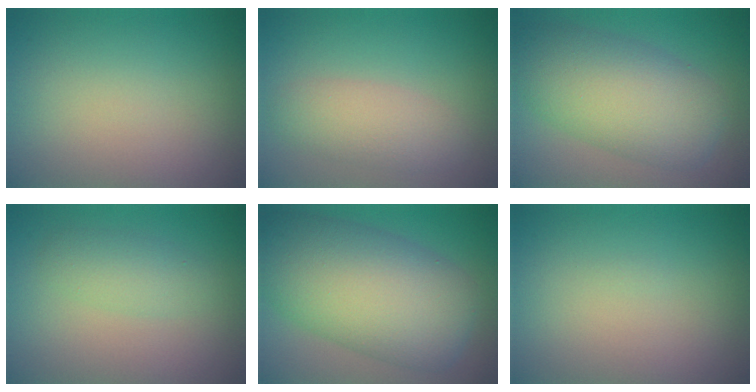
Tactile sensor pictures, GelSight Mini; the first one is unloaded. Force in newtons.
{"total": 3.0, "press": 3.0, "slide": 0.2}
{"total": 8.2, "press": 8.2, "slide": 0.1}
{"total": 2.2, "press": 2.2, "slide": 0.1}
{"total": 11.7, "press": 11.7, "slide": 0.3}
{"total": 0.0}